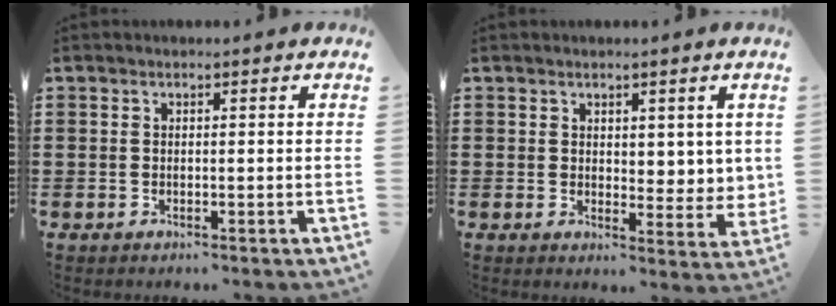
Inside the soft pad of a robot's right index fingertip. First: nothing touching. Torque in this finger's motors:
{"motor_torque": [-0.02, 0.03, 0.21, 0.02]}